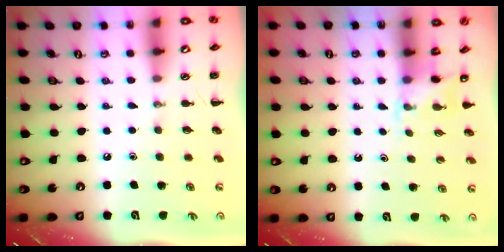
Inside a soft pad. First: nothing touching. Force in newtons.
{"total": 2.5, "press": 2.4, "slide": 0.9}